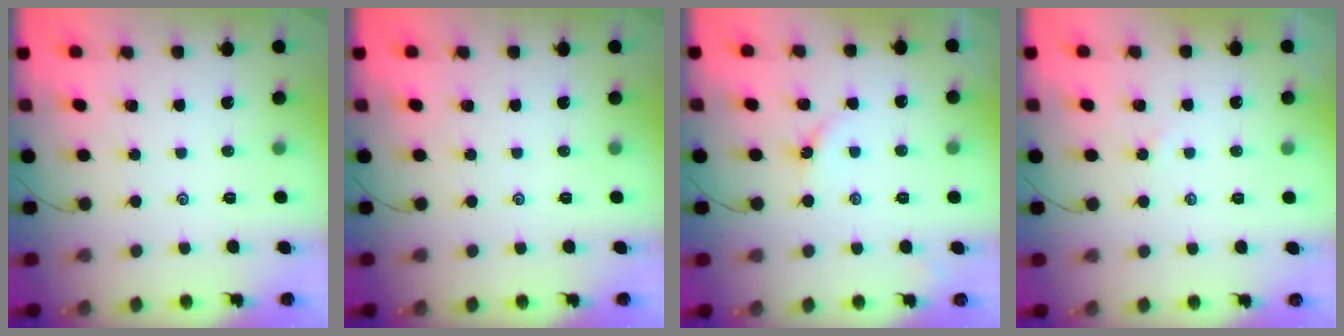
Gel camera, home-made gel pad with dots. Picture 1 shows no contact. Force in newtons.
{"total": 0.0}
{"total": 2.3, "press": 2.3, "slide": 0.4}
{"total": 1.7, "press": 1.7, "slide": 0.3}